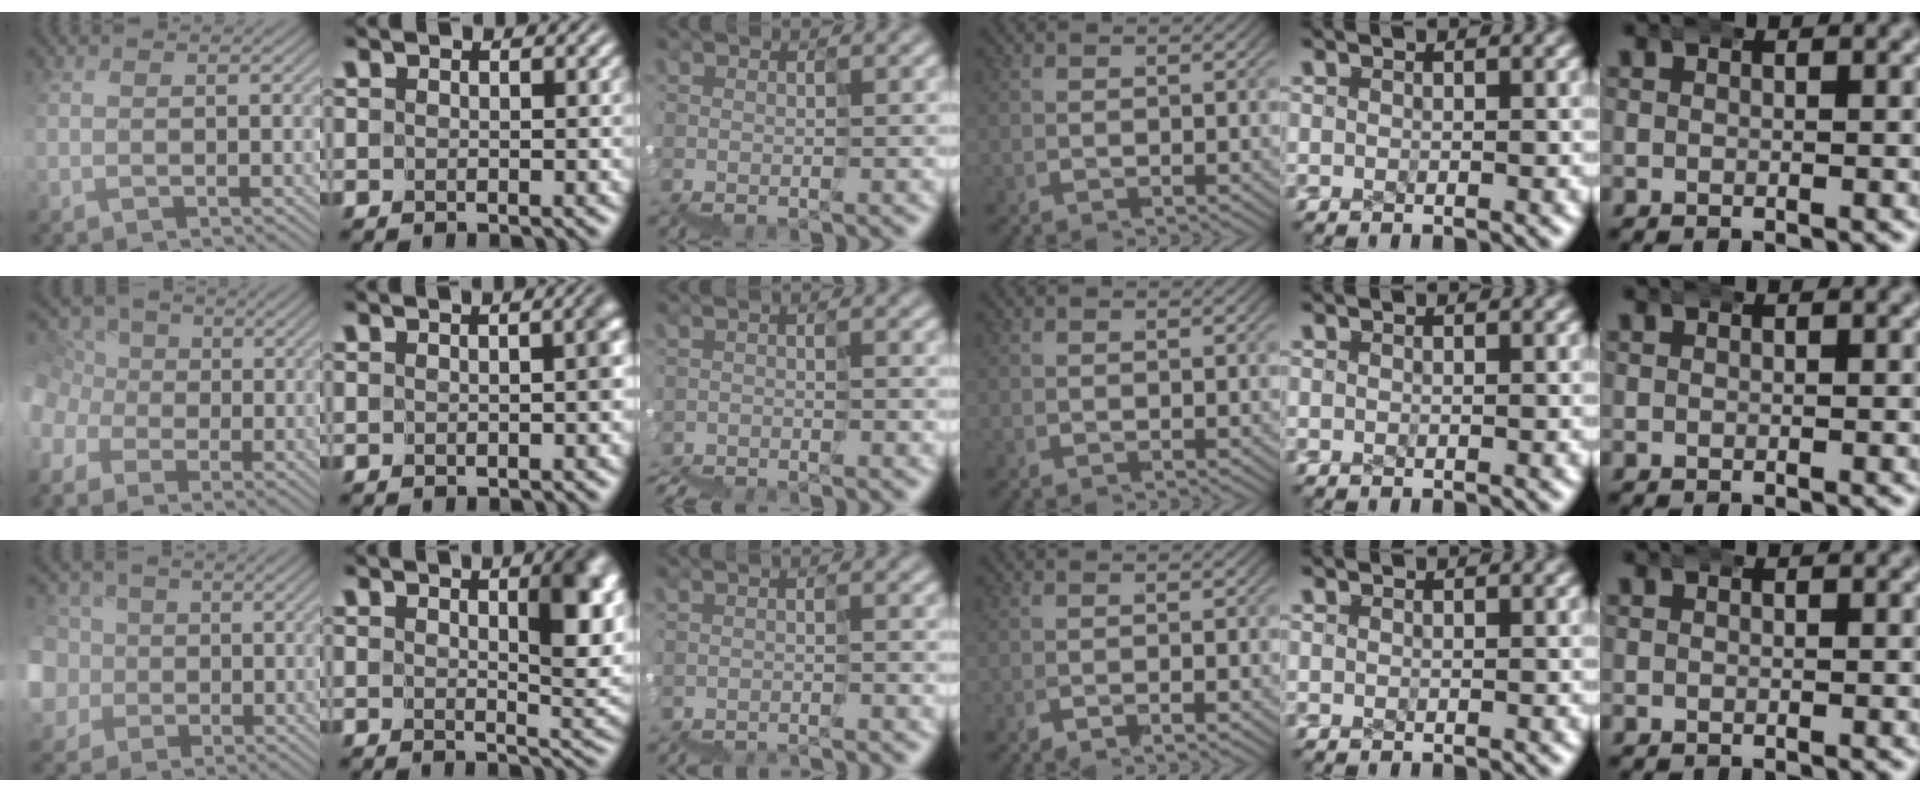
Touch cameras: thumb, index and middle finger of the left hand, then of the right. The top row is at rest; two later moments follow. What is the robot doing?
{"motion": "wrap", "object": "ethernet cable"}